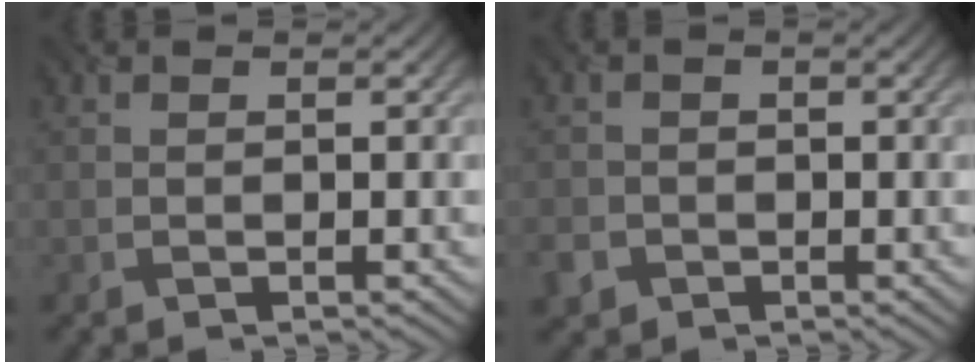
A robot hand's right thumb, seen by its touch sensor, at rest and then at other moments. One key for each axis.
{"total": 2.7, "fx": -1.3, "fy": 2.3, "fz": 0.7, "tx": -0.025, "ty": -0.009, "tz": -0.031}